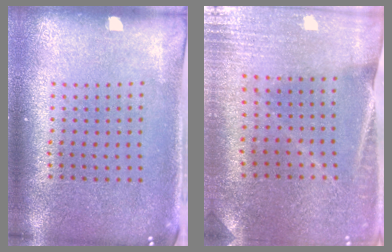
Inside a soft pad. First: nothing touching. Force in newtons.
{"total": 0.8, "press": 0.8, "slide": 0.1}